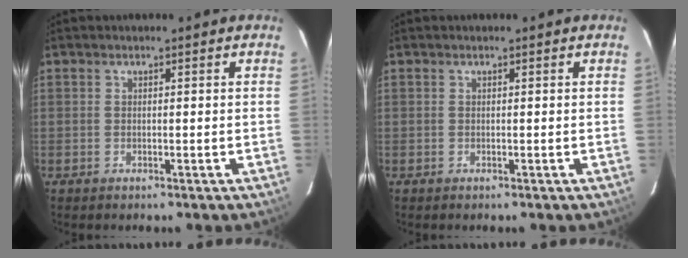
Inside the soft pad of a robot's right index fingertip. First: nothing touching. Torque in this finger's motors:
{"motor_torque": [0.00, 0.00, 0.00, 0.00]}